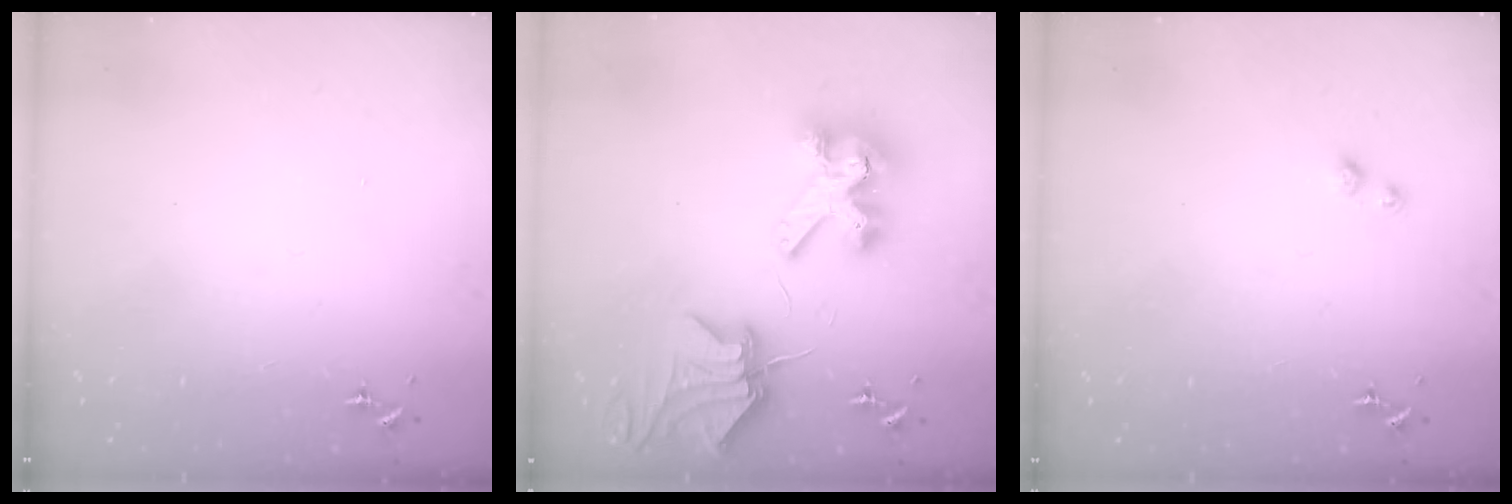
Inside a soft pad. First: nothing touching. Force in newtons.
{"total": 11.9, "press": 11.8, "slide": 1.5}
{"total": 3.1, "press": 3.0, "slide": 0.6}